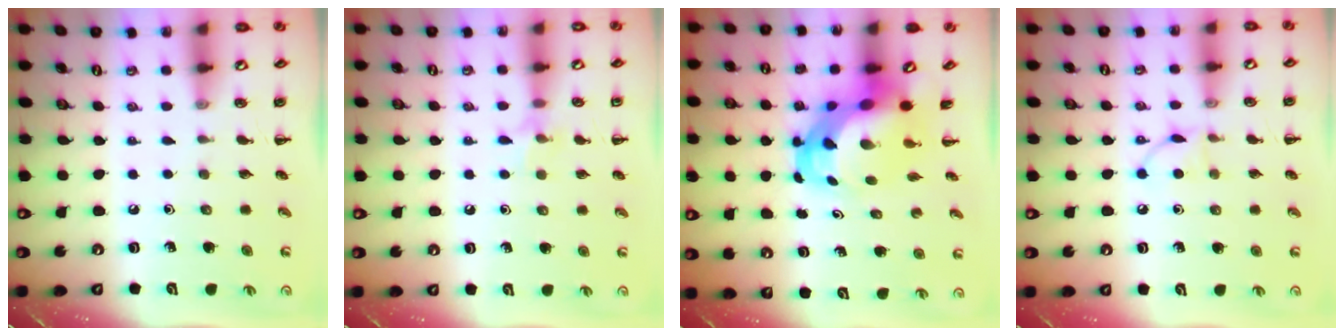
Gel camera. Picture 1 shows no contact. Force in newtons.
{"total": 6.2, "press": 6.1, "slide": 1.3}
{"total": 6.2, "press": 6.0, "slide": 1.7}
{"total": 5.3, "press": 5.2, "slide": 1.1}